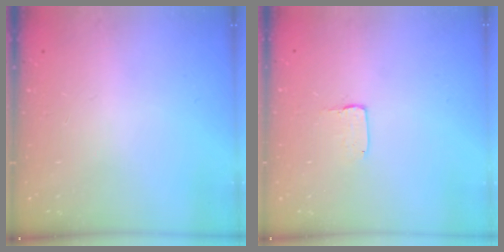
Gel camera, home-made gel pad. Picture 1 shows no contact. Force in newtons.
{"total": 1.7, "press": 1.6, "slide": 0.1}